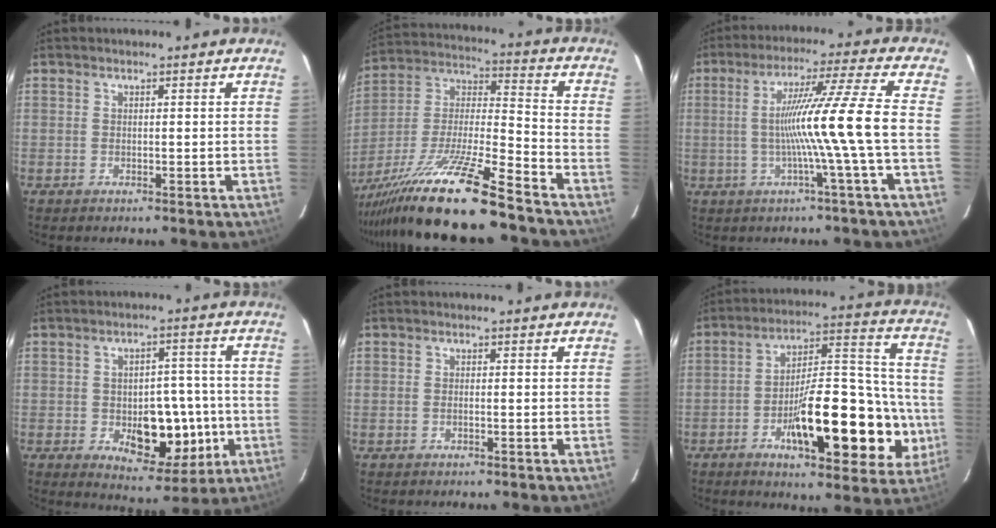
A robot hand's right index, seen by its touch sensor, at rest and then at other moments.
{"total": 19.8, "force": [-15.1, 0.6, 12.9], "torque": [-0.270, -0.028, -0.279]}
{"total": 11.6, "force": [-1.6, -2.9, 11.1], "torque": [-0.191, 0.006, -0.025]}
{"total": 11.2, "force": [-2.5, 5.9, 9.1], "torque": [-0.115, 0.010, -0.024]}
{"total": 0.5, "force": [-0.2, 0.1, 0.5], "torque": [-0.011, 0.001, -0.002]}
{"total": 21.4, "force": [-6.4, 6.1, 19.5], "torque": [-0.250, 0.028, -0.083]}